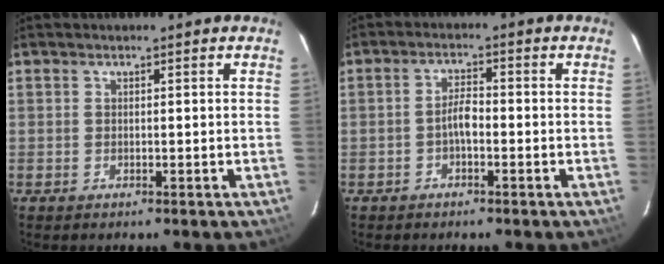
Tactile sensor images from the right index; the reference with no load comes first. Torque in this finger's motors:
{"motor_torque": [0.45, -0.16, 0.33, 0.07]}